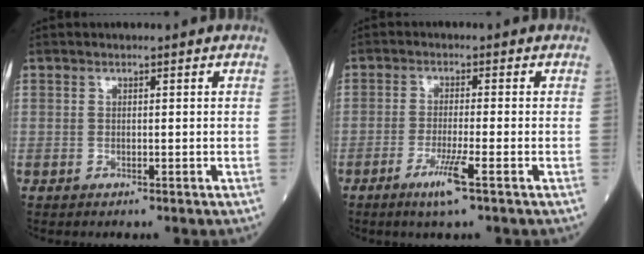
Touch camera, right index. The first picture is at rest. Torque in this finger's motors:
{"motor_torque": [0.64, -0.30, 0.32, 0.09]}